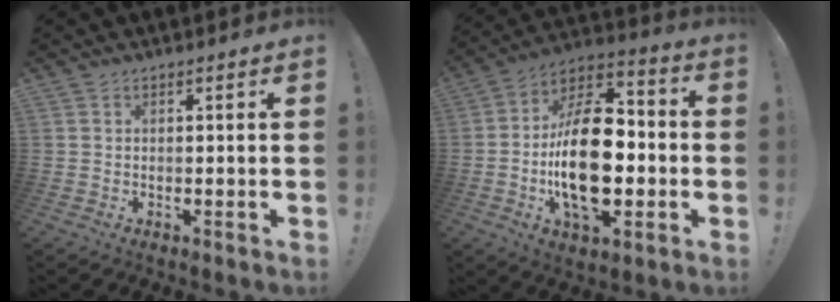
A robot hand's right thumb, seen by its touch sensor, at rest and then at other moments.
{"total": 23.3, "force": [-3.6, 12.8, 19.1], "torque": [-0.350, 0.015, -0.055]}